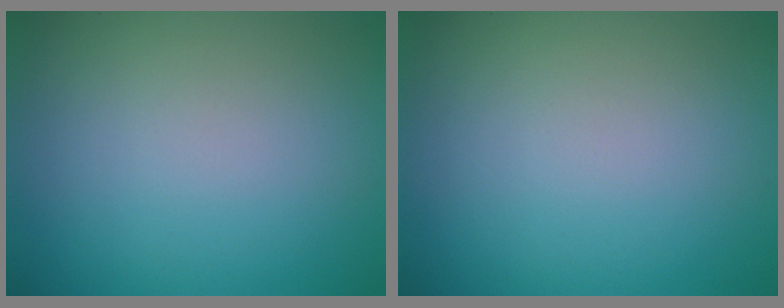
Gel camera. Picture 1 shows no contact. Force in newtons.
{"total": 0.0}